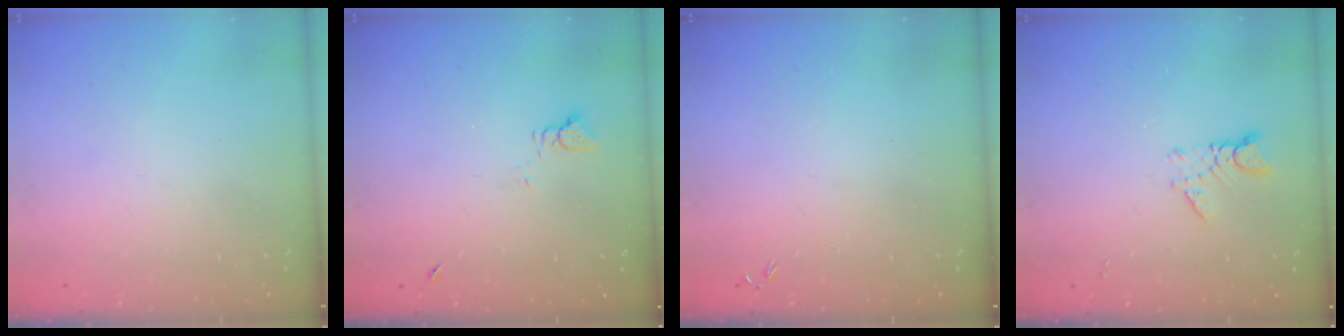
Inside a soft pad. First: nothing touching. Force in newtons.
{"total": 2.3, "press": 2.3, "slide": 0.3}
{"total": 0.0}
{"total": 2.7, "press": 2.7, "slide": 0.3}